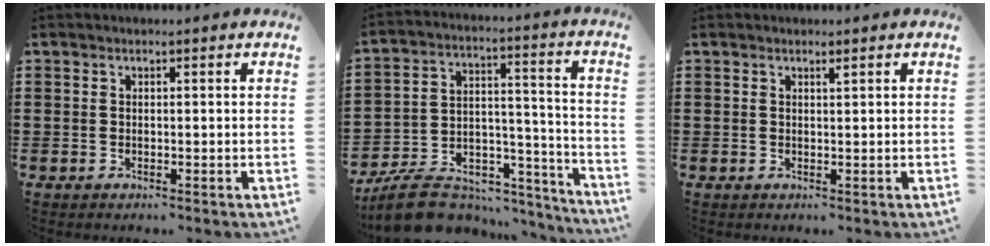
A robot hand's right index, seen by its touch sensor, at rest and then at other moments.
{"total": 9.6, "force": [-8.3, 3.6, 3.1], "torque": [-0.056, 0.023, -0.155]}
{"total": 0.7, "force": [0.6, 0.0, 0.4], "torque": [-0.009, -0.001, 0.011]}